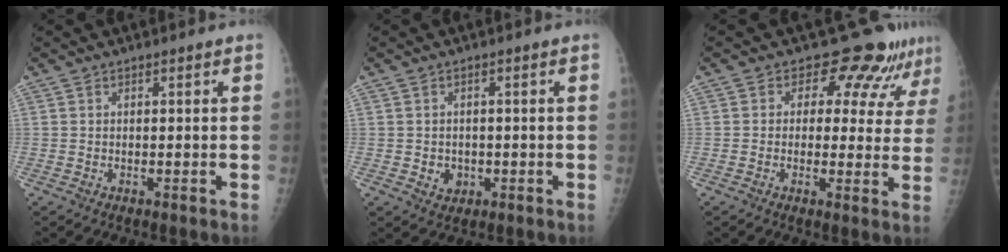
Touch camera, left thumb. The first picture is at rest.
{"total": 2.9, "force": [-0.5, 2.6, 1.2], "torque": [-0.007, 0.002, 0.000]}
{"total": 9.4, "force": [7.5, 4.5, 3.3], "torque": [0.003, -0.042, 0.076]}